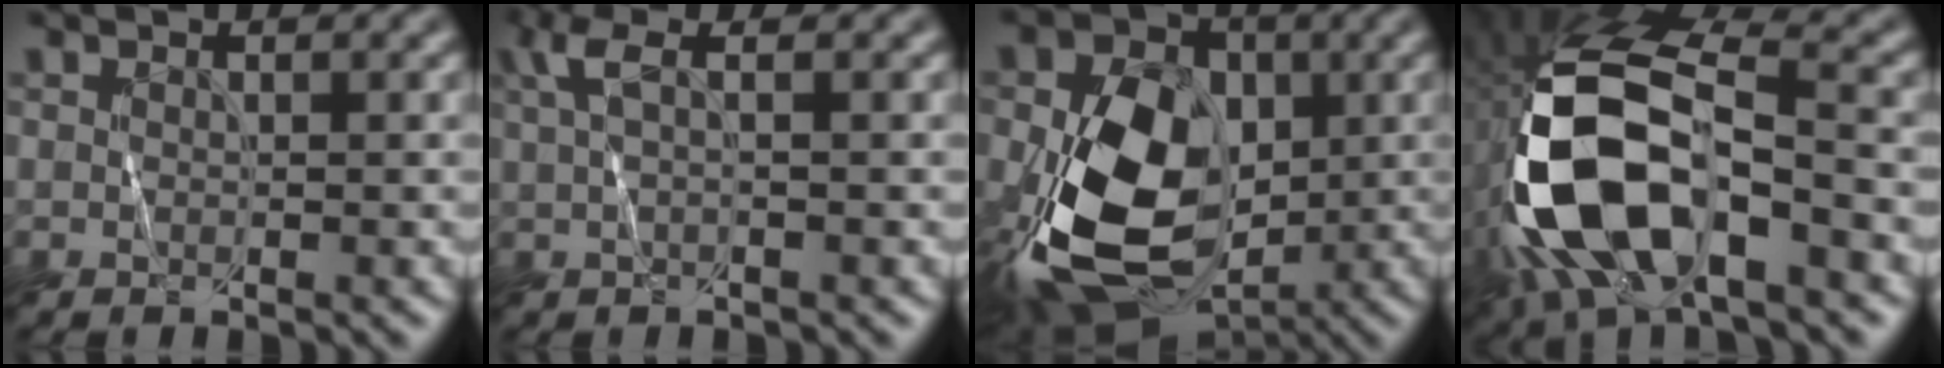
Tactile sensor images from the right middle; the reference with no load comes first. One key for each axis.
{"total": 2.4, "fx": 1.0, "fy": 0.4, "fz": 2.2, "tx": -0.050, "ty": 0.003, "tz": 0.019}
{"total": 14.1, "fx": -2.8, "fy": 9.3, "fz": 10.2, "tx": -0.211, "ty": -0.020, "tz": -0.049}
{"total": 14.2, "fx": -4.2, "fy": 6.5, "fz": 11.9, "tx": -0.258, "ty": 0.008, "tz": -0.084}